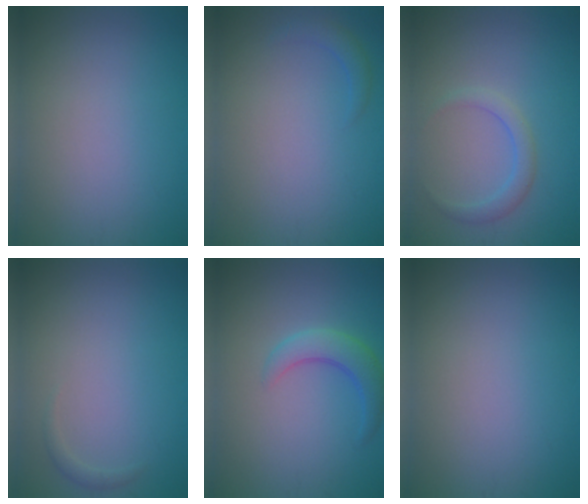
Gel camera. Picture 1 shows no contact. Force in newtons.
{"total": 1.2, "press": 1.2, "slide": 0.1}
{"total": 2.0, "press": 2.0, "slide": 0.2}
{"total": 0.7, "press": 0.7, "slide": 0.1}
{"total": 3.2, "press": 3.2, "slide": 0.2}
{"total": 0.0}